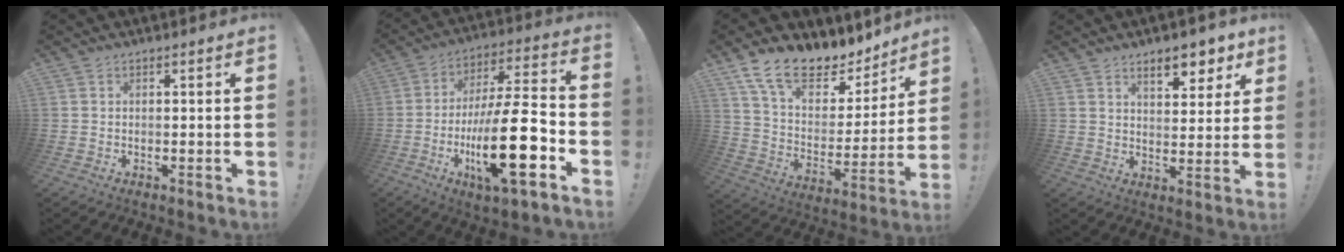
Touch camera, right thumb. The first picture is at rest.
{"total": 24.3, "force": [-7.5, 6.7, 22.1], "torque": [-0.387, 0.031, -0.122]}
{"total": 16.5, "force": [12.5, 7.2, 8.1], "torque": [-0.138, -0.087, 0.224]}
{"total": 8.7, "force": [5.9, 3.7, 5.1], "torque": [-0.064, -0.037, 0.104]}